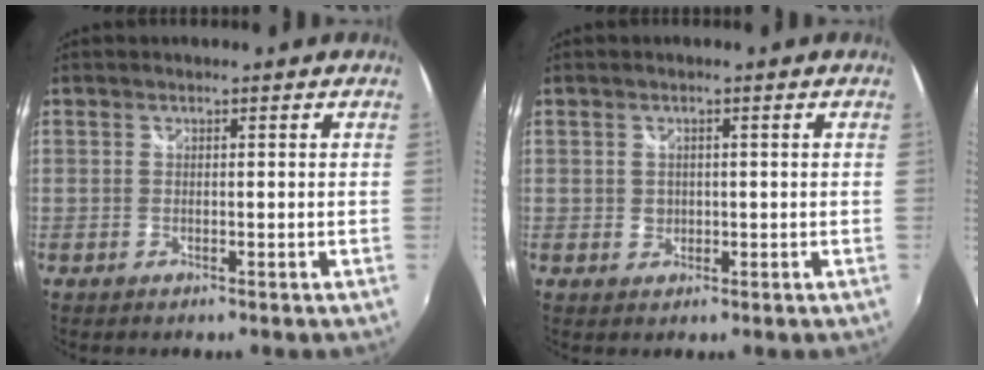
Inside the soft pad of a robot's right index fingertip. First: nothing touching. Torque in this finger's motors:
{"motor_torque": [-1.05, 1.07, 0.00, 0.02]}